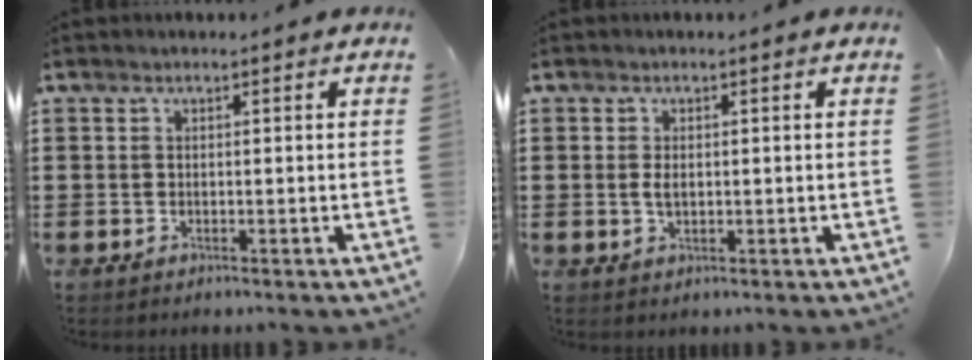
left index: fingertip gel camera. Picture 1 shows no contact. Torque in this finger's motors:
{"motor_torque": [0.37, 0.33, 0.18, 0.03]}